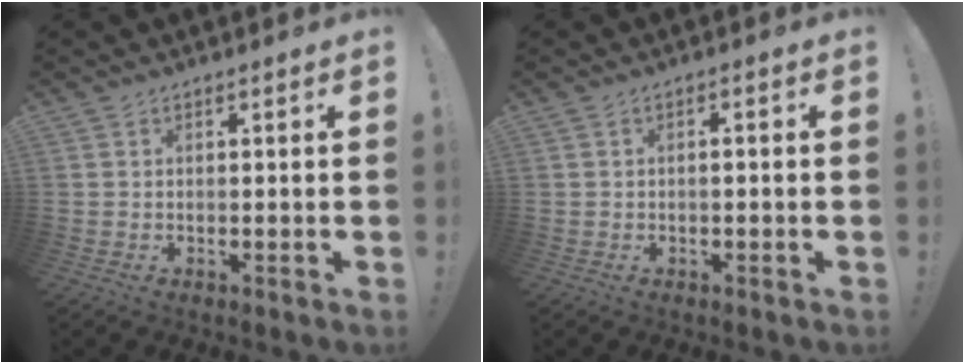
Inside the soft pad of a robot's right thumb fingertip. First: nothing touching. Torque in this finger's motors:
{"motor_torque": [-0.06, -0.19, -0.11, 0.09, 0.06]}